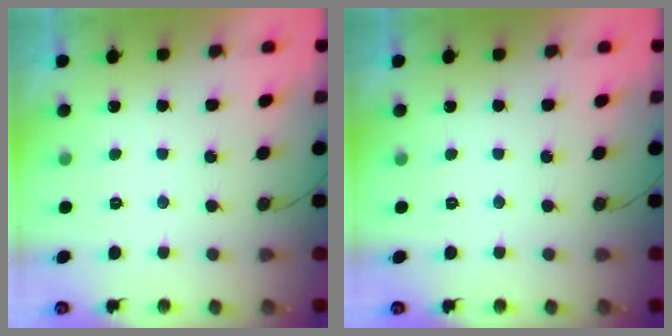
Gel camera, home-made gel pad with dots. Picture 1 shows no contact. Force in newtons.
{"total": 0.0}